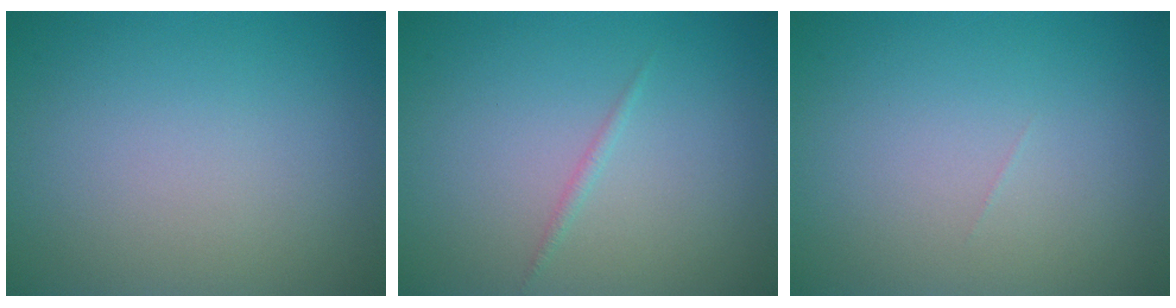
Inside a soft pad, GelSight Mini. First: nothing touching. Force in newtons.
{"total": 0.6, "press": 0.6, "slide": 0.1}
{"total": 0.0}